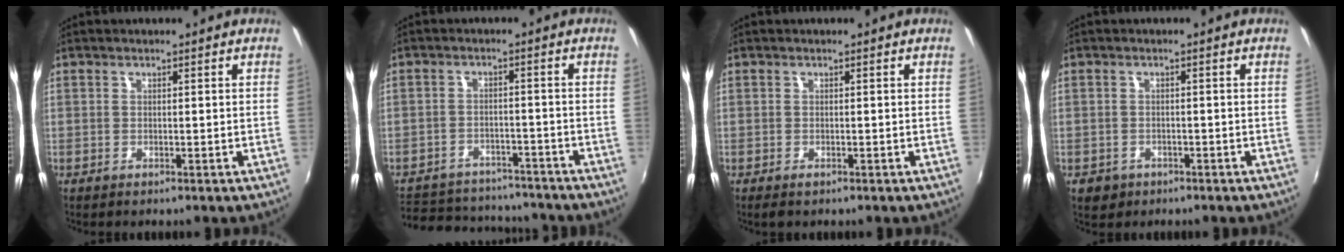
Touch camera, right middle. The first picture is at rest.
{"total": 15.5, "force": [-12.9, 7.0, 4.9], "torque": [-0.129, 0.025, -0.172]}
{"total": 0.9, "force": [-0.6, 0.4, 0.5], "torque": [-0.009, -0.004, -0.012]}
{"total": 3.1, "force": [-1.4, 2.6, 1.0], "torque": [-0.027, -0.003, -0.019]}